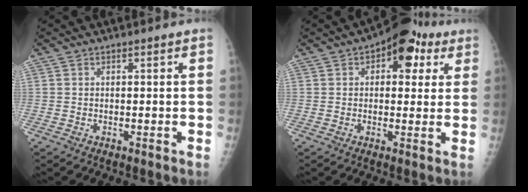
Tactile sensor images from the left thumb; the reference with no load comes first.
{"total": 10.7, "force": [4.6, 6.1, 7.5], "torque": [-0.051, 0.006, 0.052]}